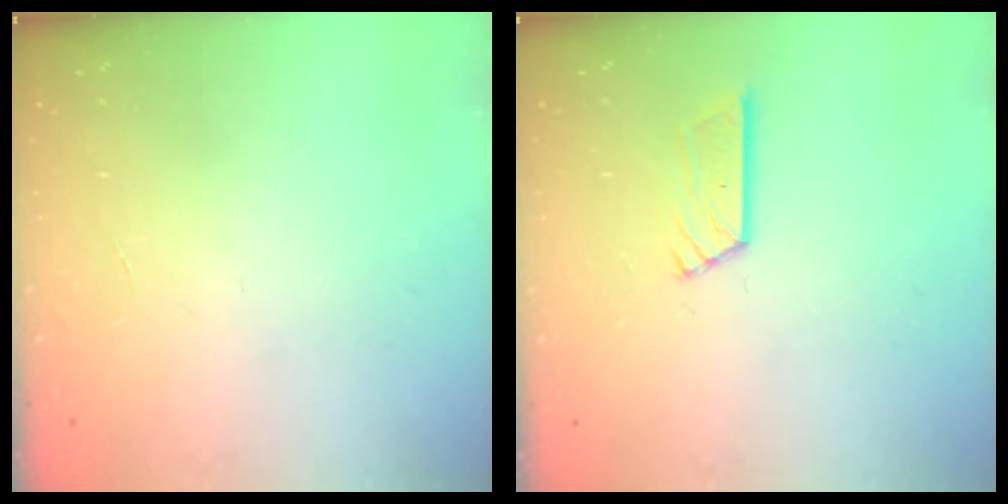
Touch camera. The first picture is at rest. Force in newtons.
{"total": 8.2, "press": 8.2, "slide": 0.6}